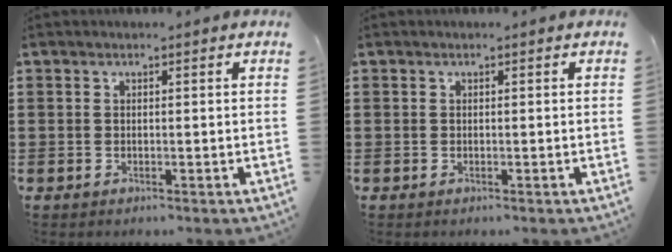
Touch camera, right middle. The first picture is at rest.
{"total": 0.0}